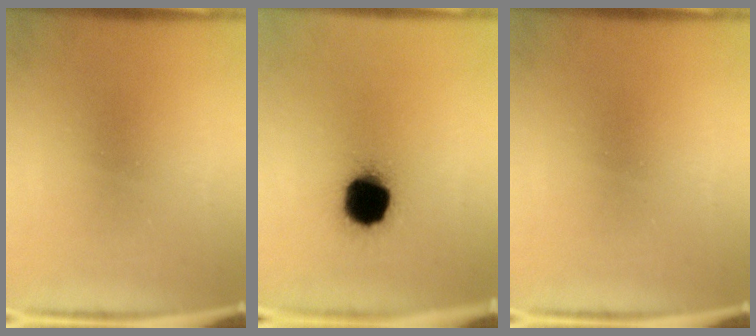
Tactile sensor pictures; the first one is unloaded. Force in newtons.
{"total": 14.2}
{"total": 0.0}